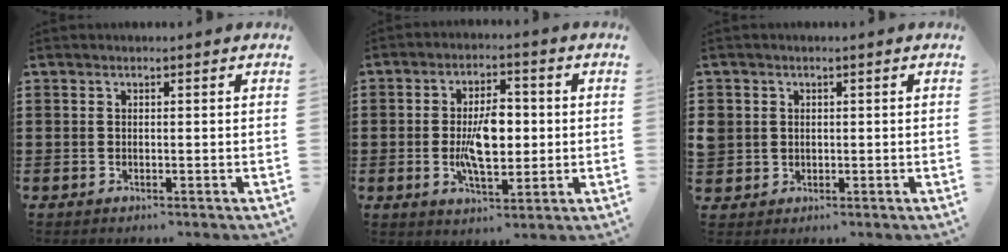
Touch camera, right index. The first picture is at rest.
{"total": 7.9, "force": [-0.5, 3.8, 6.9], "torque": [-0.129, -0.004, -0.017]}
{"total": 2.0, "force": [0.3, 1.9, 0.3], "torque": [-0.014, 0.009, 0.004]}